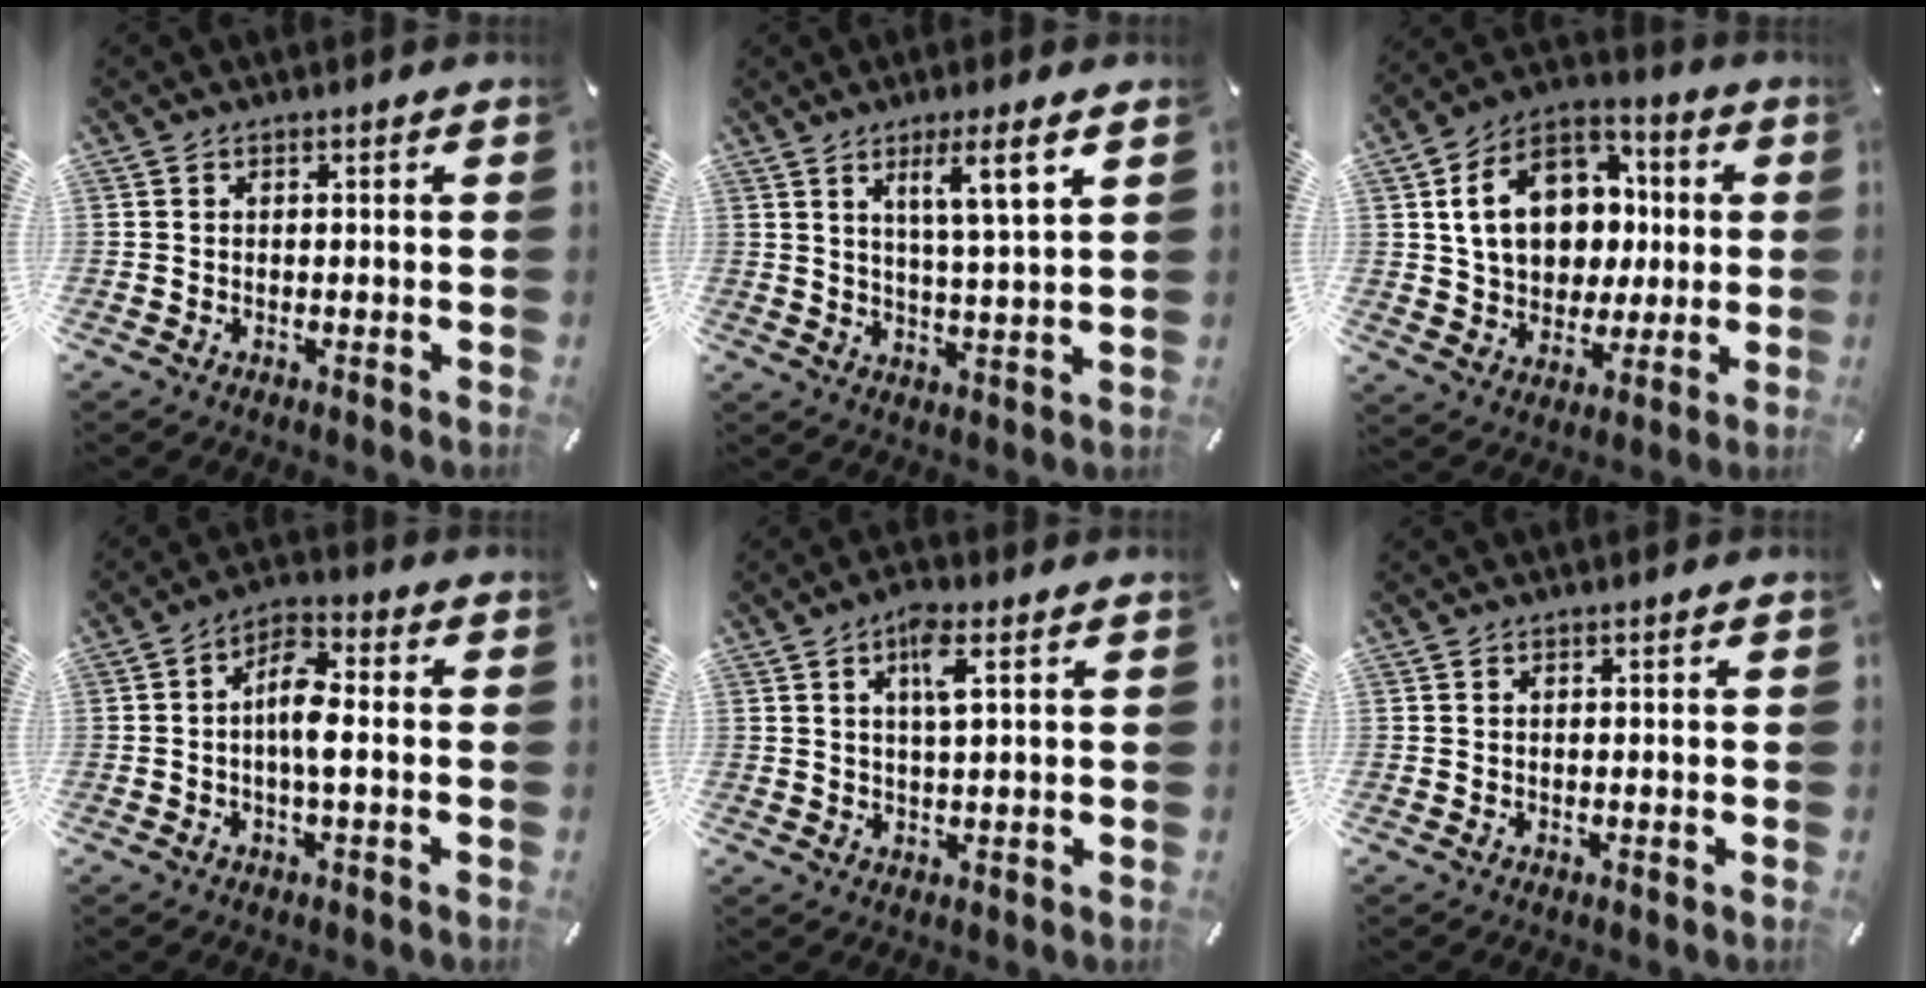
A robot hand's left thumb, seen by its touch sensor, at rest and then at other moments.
{"total": 8.5, "force": [4.7, 0.4, 7.1], "torque": [-0.125, -0.016, 0.072]}
{"total": 16.7, "force": [2.4, 13.6, 9.3], "torque": [-0.157, 0.008, 0.052]}
{"total": 7.7, "force": [-1.0, 3.1, 7.0], "torque": [-0.134, 0.010, -0.017]}
{"total": 5.7, "force": [2.4, 1.2, 5.0], "torque": [-0.097, 0.001, 0.037]}
{"total": 0.0}